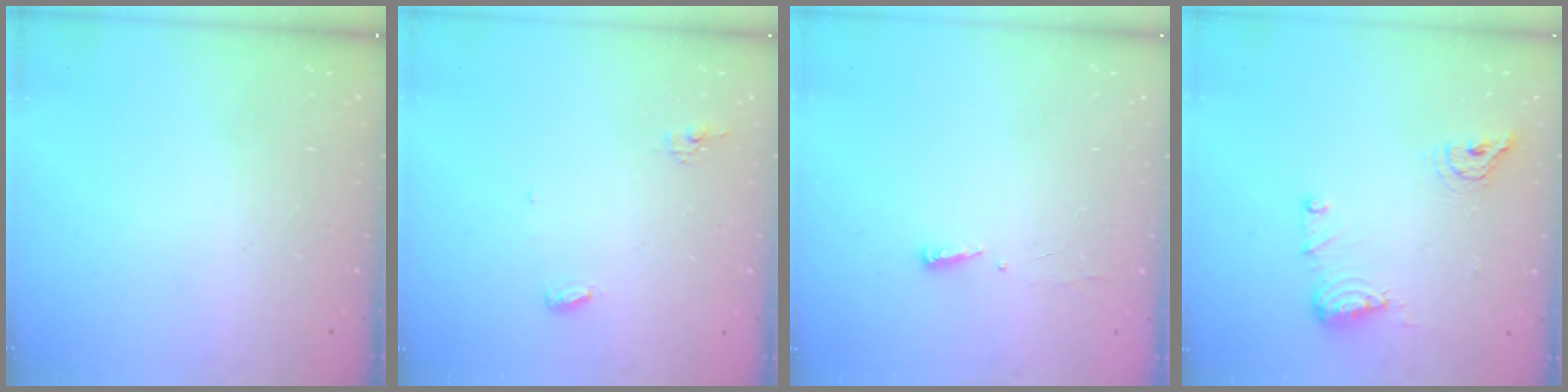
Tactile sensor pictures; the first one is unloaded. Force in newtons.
{"total": 4.8, "press": 4.8, "slide": 0.3}
{"total": 4.1, "press": 4.0, "slide": 1.0}
{"total": 8.9, "press": 8.7, "slide": 1.7}